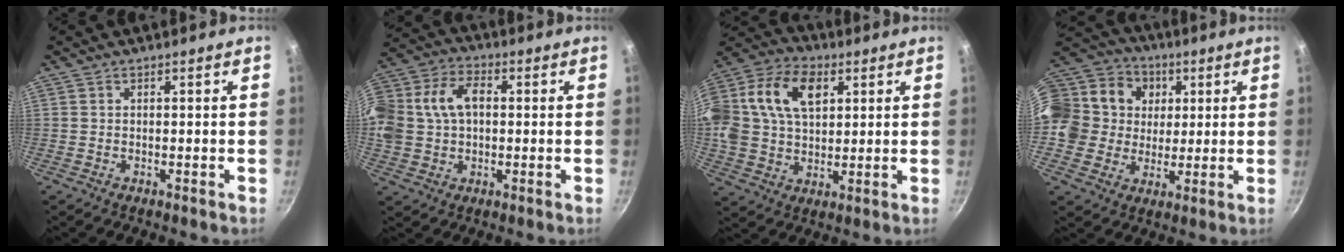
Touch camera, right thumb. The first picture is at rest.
{"total": 18.5, "force": [2.4, 13.6, 12.3], "torque": [-0.278, 0.049, 0.034]}
{"total": 23.6, "force": [7.0, 16.0, 15.8], "torque": [-0.337, 0.027, 0.119]}
{"total": 21.1, "force": [5.9, 18.0, 9.3], "torque": [-0.186, 0.023, 0.102]}